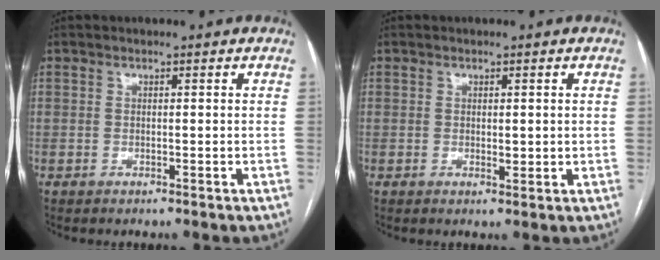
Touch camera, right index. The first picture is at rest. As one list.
[{"total": 1.5, "force": [0.1, 0.6, 1.4], "torque": [-0.020, -0.004, 0.005]}]